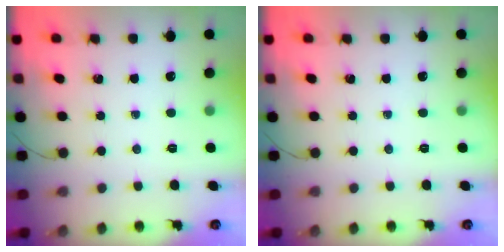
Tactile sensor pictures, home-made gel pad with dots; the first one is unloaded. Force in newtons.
{"total": 0.0}